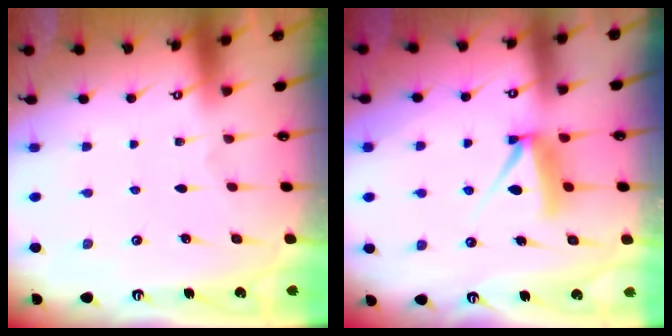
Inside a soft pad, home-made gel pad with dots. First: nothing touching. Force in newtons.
{"total": 8.0, "press": 8.0, "slide": 0.8}